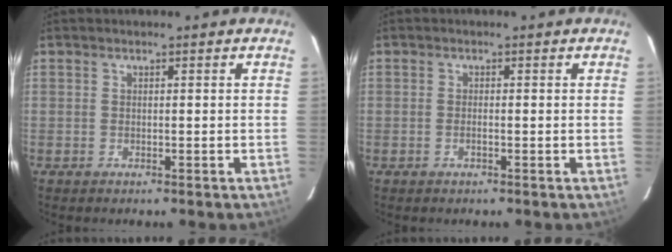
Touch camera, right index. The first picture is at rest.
{"total": 0.8, "force": [-0.3, 0.0, 0.8], "torque": [-0.017, 0.000, -0.006]}